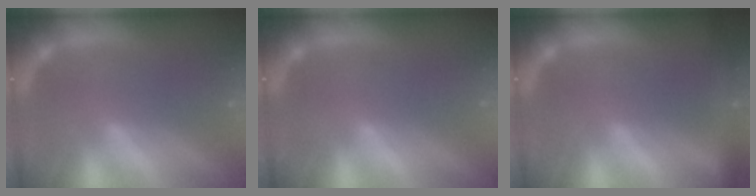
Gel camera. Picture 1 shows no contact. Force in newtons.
{"total": 0.0}
{"total": 5.5}